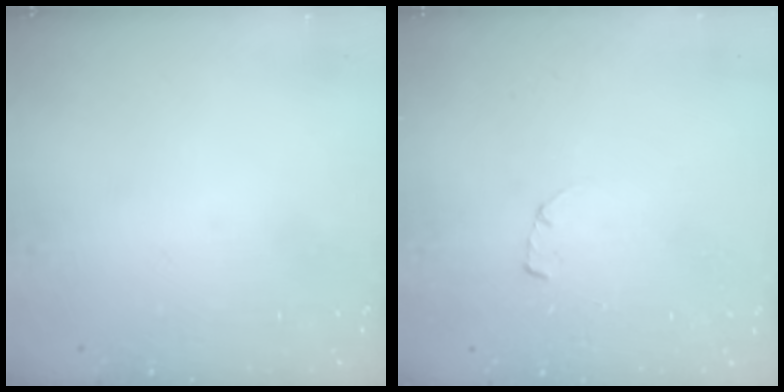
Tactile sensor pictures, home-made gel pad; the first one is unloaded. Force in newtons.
{"total": 1.7, "press": 1.7, "slide": 0.2}